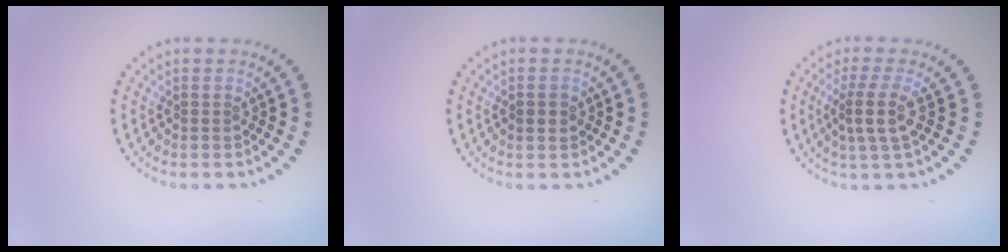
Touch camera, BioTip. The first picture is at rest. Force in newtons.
{"total": 1.3, "press": 1.3, "slide": 0.3}
{"total": 2.9, "press": 2.3, "slide": 1.8}